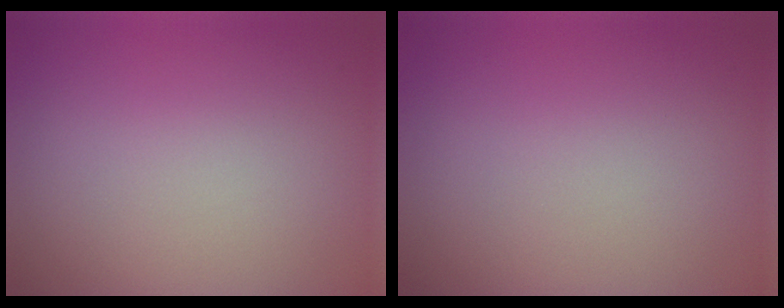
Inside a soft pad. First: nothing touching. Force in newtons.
{"total": 0.0}